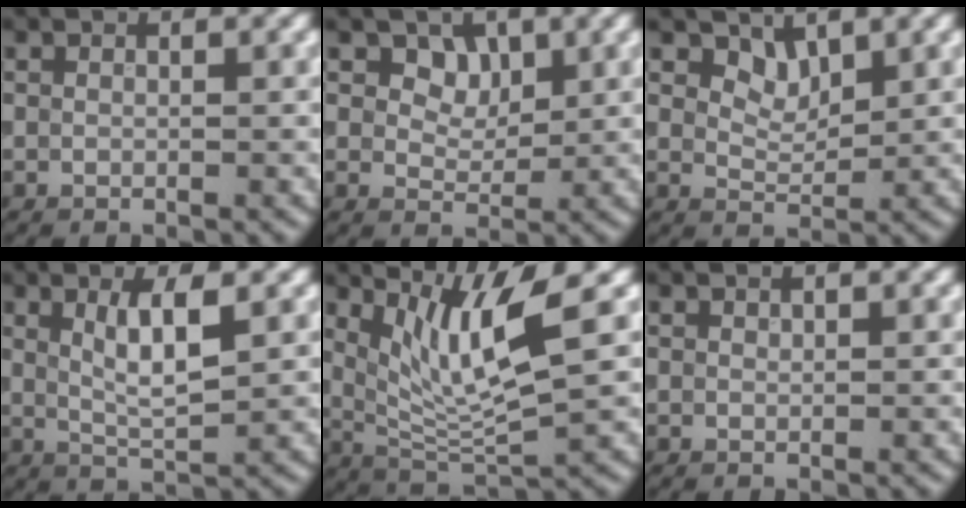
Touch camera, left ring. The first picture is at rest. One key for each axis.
{"total": 3.2, "fx": 1.6, "fy": 2.3, "fz": 1.6, "tx": -0.031, "ty": -0.014, "tz": 0.028}
{"total": 2.2, "fx": 1.6, "fy": 1.2, "fz": 1.0, "tx": -0.019, "ty": -0.011, "tz": 0.027}
{"total": 3.6, "fx": 1.2, "fy": 0.9, "fz": 3.3, "tx": -0.060, "ty": -0.004, "tz": 0.024}
{"total": 6.4, "fx": 2.7, "fy": 1.2, "fz": 5.7, "tx": -0.111, "ty": -0.010, "tz": 0.053}
{"total": 0.0}